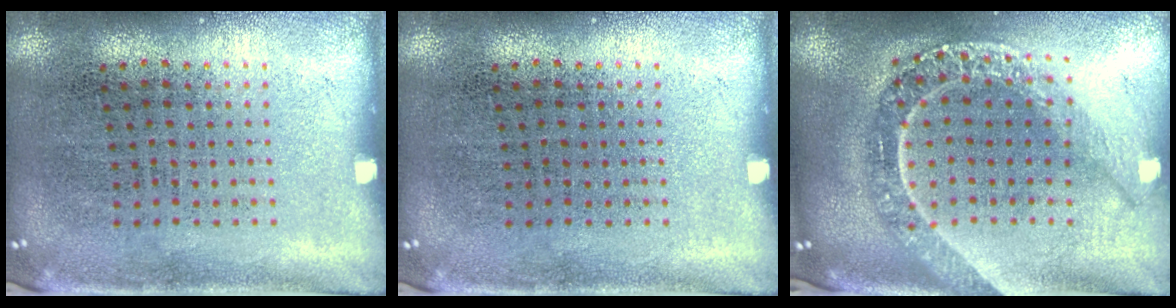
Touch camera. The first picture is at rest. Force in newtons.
{"total": 0.0}
{"total": 2.4, "press": 2.0, "slide": 1.3}